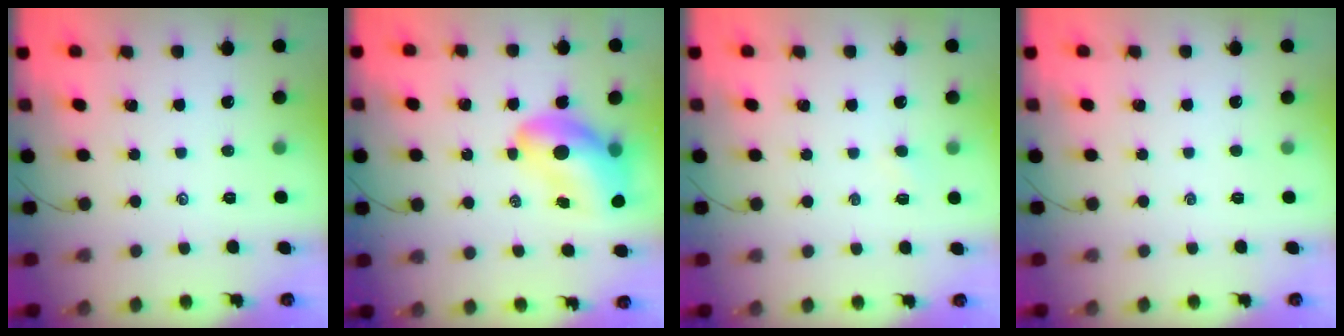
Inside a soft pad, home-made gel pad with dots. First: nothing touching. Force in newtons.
{"total": 13.2, "press": 12.7, "slide": 3.9}
{"total": 2.4, "press": 2.2, "slide": 0.8}
{"total": 0.0}